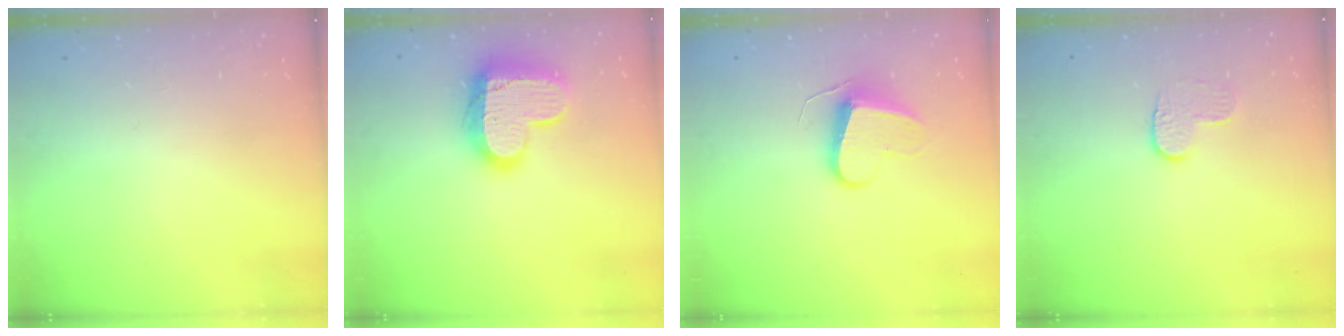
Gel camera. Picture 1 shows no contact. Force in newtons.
{"total": 19.0, "press": 19.0, "slide": 1.5}
{"total": 10.9, "press": 10.9, "slide": 0.7}
{"total": 6.7, "press": 6.7, "slide": 0.5}